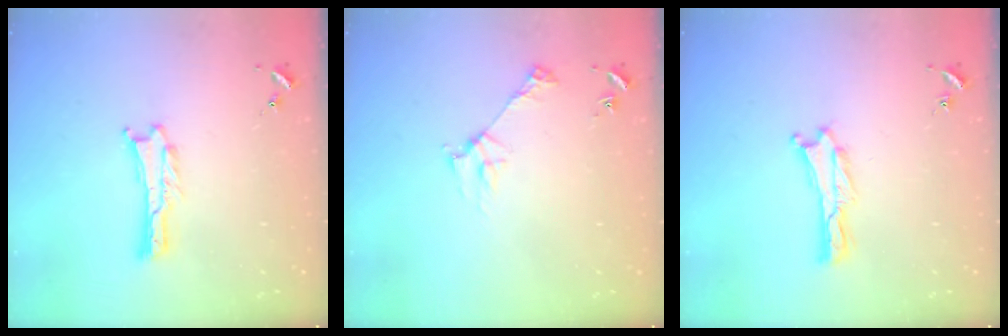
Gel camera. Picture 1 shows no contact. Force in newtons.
{"total": 2.8, "press": 2.8, "slide": 0.3}
{"total": 0.0}